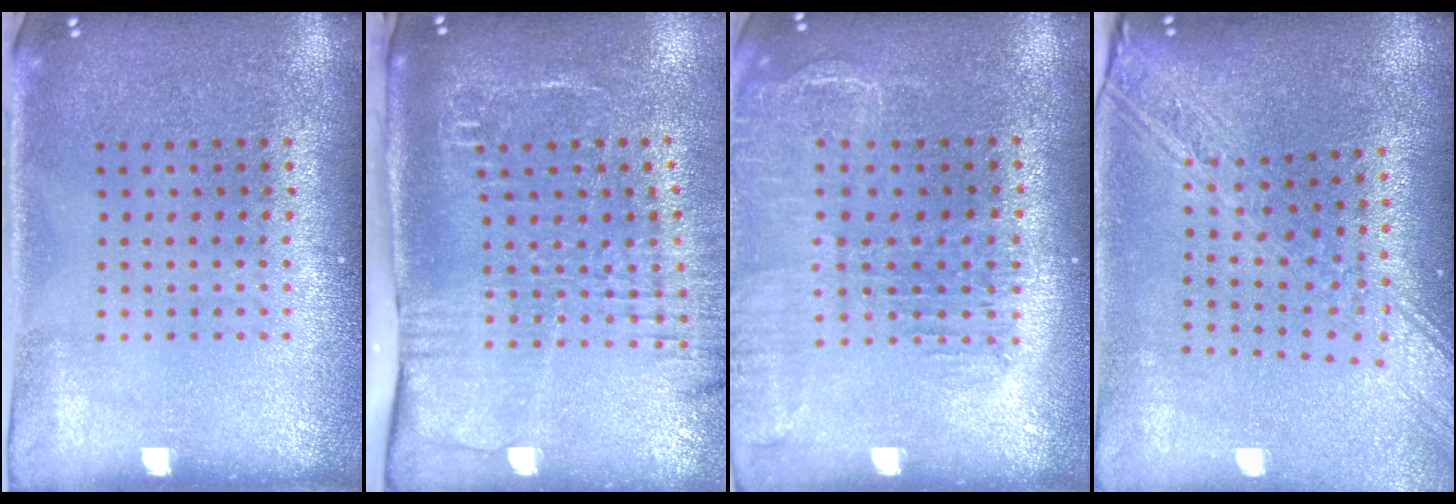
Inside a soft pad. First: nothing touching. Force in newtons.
{"total": 2.7, "press": 2.1, "slide": 1.7}
{"total": 1.6, "press": 1.5, "slide": 0.5}
{"total": 2.6, "press": 2.1, "slide": 1.6}